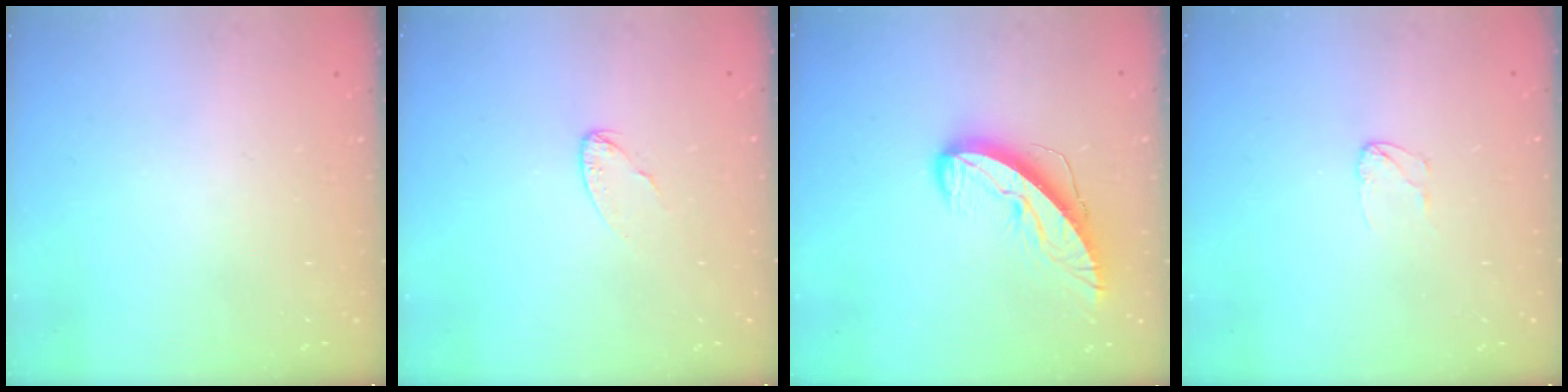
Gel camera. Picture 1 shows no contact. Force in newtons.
{"total": 3.9, "press": 3.9, "slide": 0.4}
{"total": 10.2, "press": 10.1, "slide": 1.3}
{"total": 3.0, "press": 3.0, "slide": 0.2}